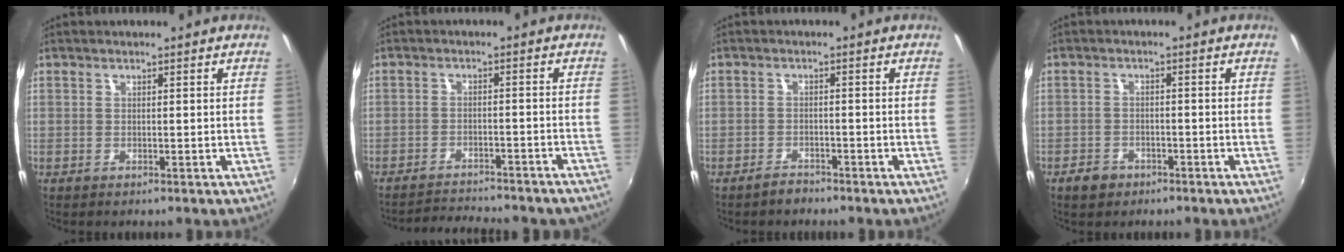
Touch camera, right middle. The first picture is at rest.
{"total": 12.3, "force": [-11.2, 2.5, 4.4], "torque": [-0.092, -0.006, -0.144]}
{"total": 2.3, "force": [-2.1, 0.8, 0.5], "torque": [-0.018, 0.003, -0.035]}
{"total": 3.9, "force": [-2.6, 2.6, 1.2], "torque": [-0.038, 0.004, -0.042]}